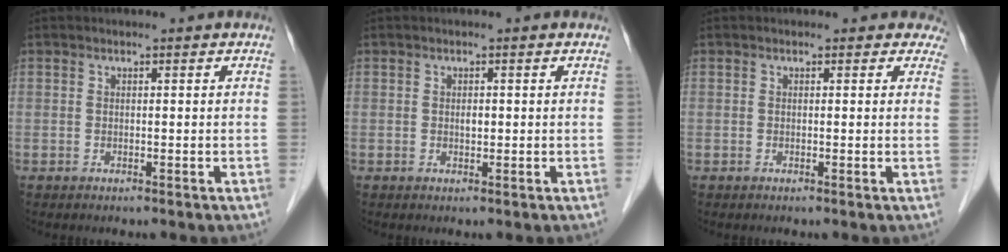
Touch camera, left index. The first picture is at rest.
{"total": 0.9, "force": [0.1, 0.5, 0.7], "torque": [-0.013, 0.001, 0.001]}
{"total": 2.8, "force": [2.2, 1.7, 0.1], "torque": [0.022, -0.008, -0.003]}